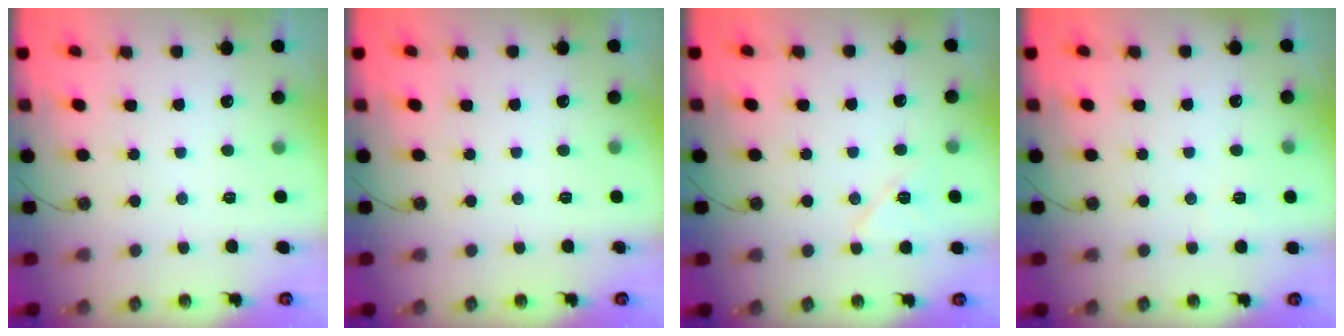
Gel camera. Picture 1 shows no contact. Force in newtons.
{"total": 0.0}
{"total": 7.6, "press": 7.5, "slide": 0.7}
{"total": 2.6, "press": 2.5, "slide": 0.8}